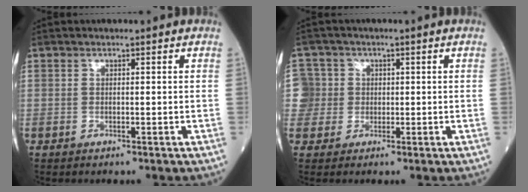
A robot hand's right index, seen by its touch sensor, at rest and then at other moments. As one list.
[{"total": 5.0, "force": [0.3, 5.0, -0.3], "torque": [0.015, 0.024, 0.005]}]